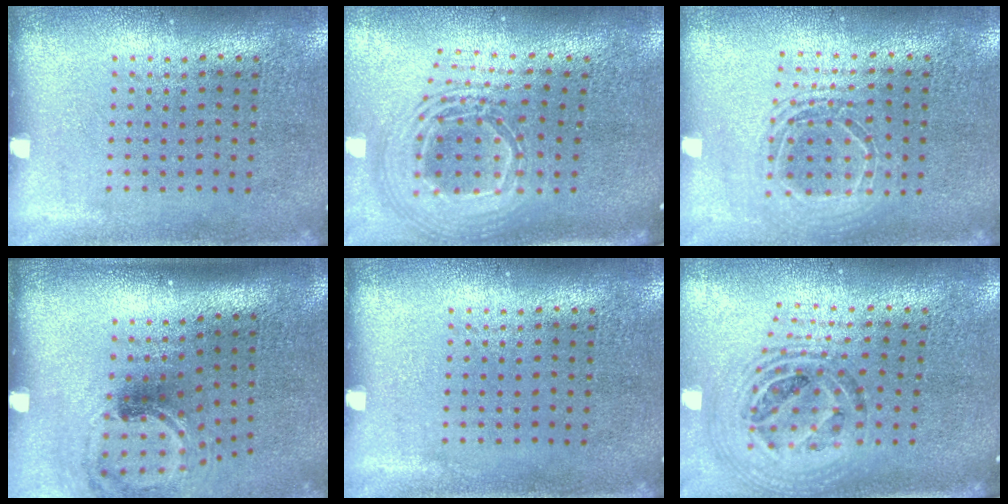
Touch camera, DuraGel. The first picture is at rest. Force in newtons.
{"total": 2.5, "press": 1.8, "slide": 1.6}
{"total": 1.7, "press": 1.4, "slide": 0.9}
{"total": 1.5, "press": 1.2, "slide": 1.0}
{"total": 0.0}
{"total": 1.5, "press": 1.3, "slide": 0.6}